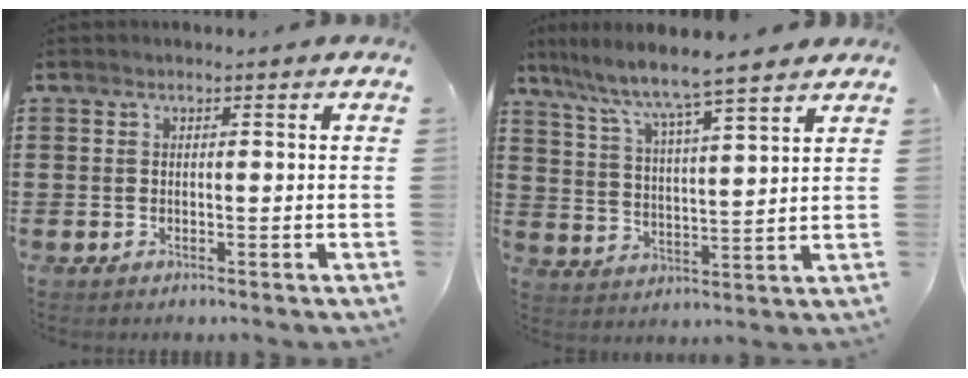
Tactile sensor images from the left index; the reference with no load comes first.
{"total": 5.7, "force": [5.2, -0.3, 2.5], "torque": [-0.072, -0.037, 0.081]}